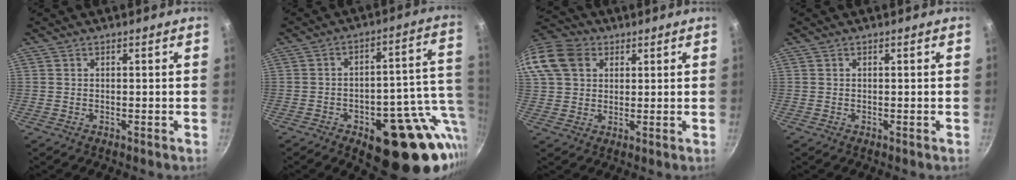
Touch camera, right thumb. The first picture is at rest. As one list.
[{"total": 20.9, "force": [-4.8, 10.0, 17.7], "torque": [-0.181, 0.020, -0.057]}, {"total": 16.5, "force": [5.6, 12.9, 8.6], "torque": [-0.192, 0.029, 0.095]}, {"total": 0.0}]